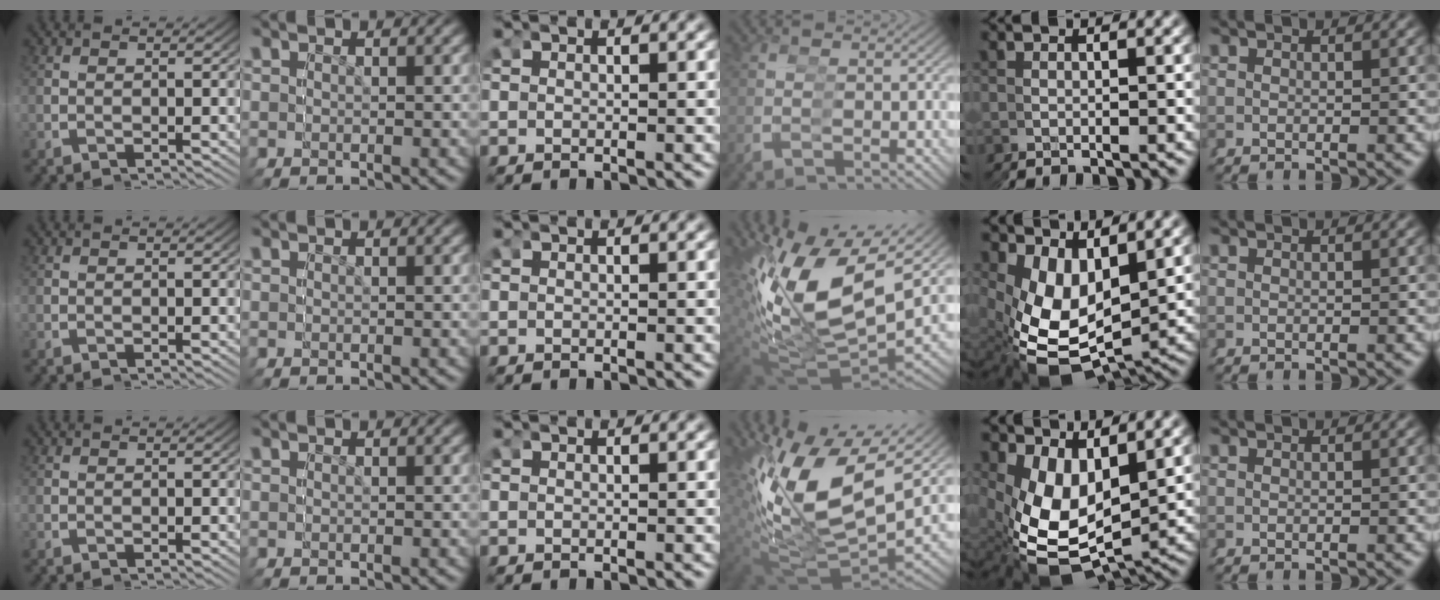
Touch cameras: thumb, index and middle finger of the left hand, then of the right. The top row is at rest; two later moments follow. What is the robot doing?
{"motion": "grasp_and_lifting", "object": "glue stick"}